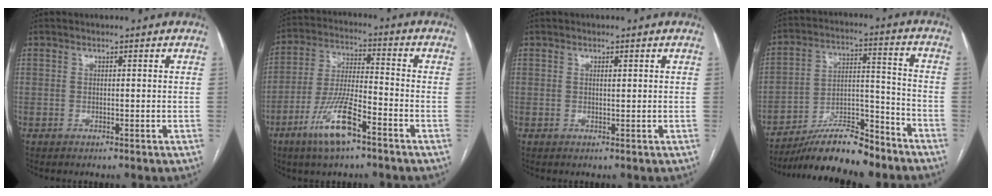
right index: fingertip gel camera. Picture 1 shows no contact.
{"total": 10.9, "force": [-6.3, 1.9, 8.7], "torque": [-0.178, -0.011, -0.117]}
{"total": 0.6, "force": [0.3, 0.1, 0.5], "torque": [-0.012, 0.000, 0.005]}
{"total": 14.4, "force": [-12.4, 2.9, 6.7], "torque": [-0.105, 0.022, -0.211]}